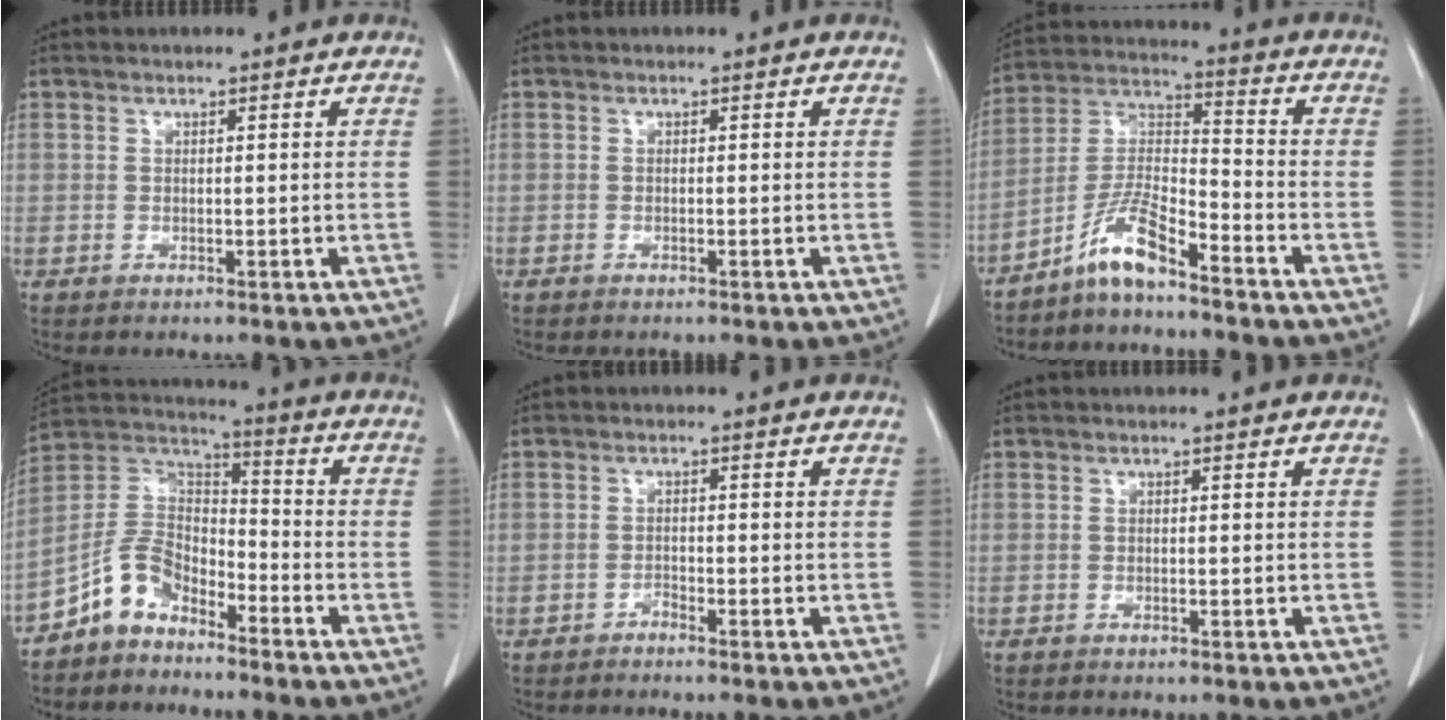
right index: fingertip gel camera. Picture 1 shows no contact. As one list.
[{"total": 0.0}, {"total": 8.3, "force": [-6.1, 1.3, 5.5], "torque": [-0.121, 0.006, -0.123]}, {"total": 8.5, "force": [-6.0, 4.8, 3.7], "torque": [-0.081, 0.030, -0.123]}, {"total": 1.0, "force": [-1.0, 0.0, 0.3], "torque": [-0.004, 0.002, -0.018]}, {"total": 0.0}]